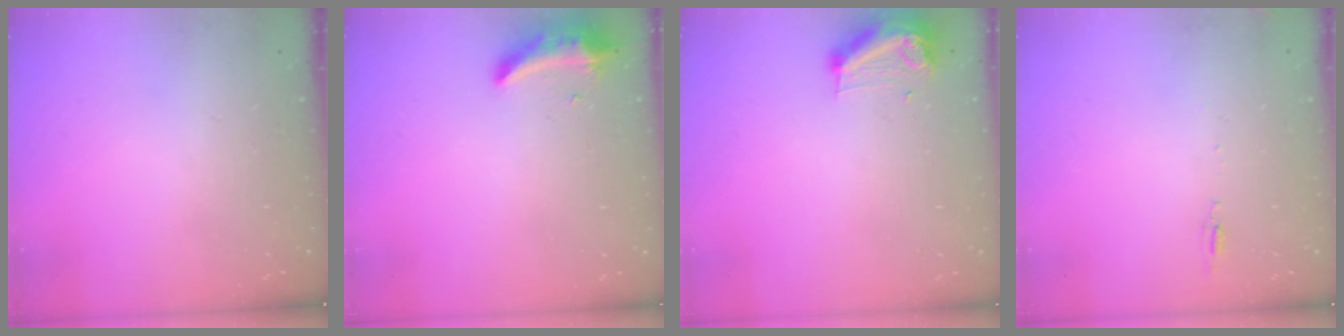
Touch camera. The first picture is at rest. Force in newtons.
{"total": 8.6, "press": 8.6, "slide": 0.3}
{"total": 9.8, "press": 9.8, "slide": 0.5}
{"total": 5.0, "press": 4.7, "slide": 1.7}